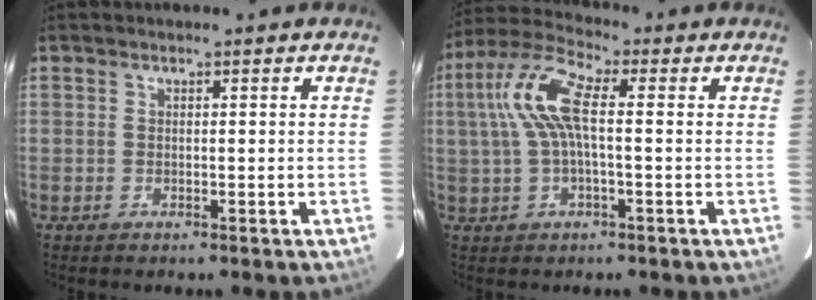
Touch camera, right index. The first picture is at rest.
{"total": 10.4, "force": [1.0, 3.5, 9.8], "torque": [-0.204, 0.019, 0.017]}